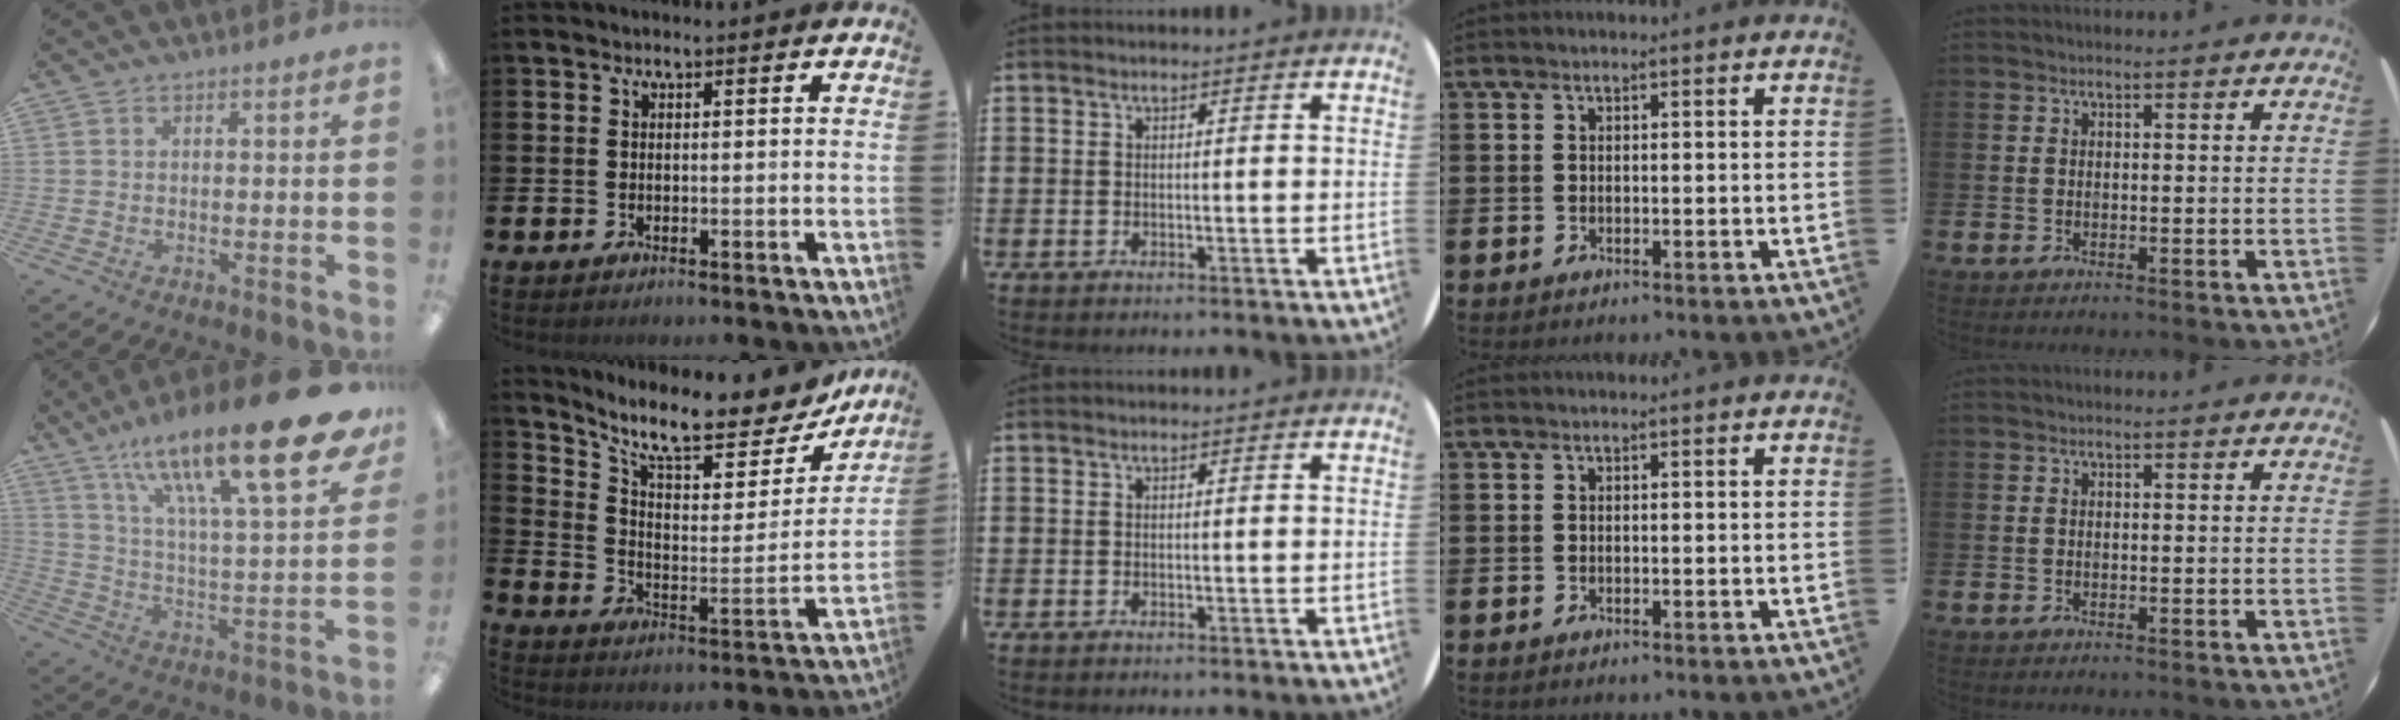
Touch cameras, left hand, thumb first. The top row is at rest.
{"thumb": {"total": 25.2, "force": [16.6, 5.3, 18.1], "torque": [-0.279, -0.106, 0.264]}, "index": {"total": 10.3, "force": [9.0, 2.5, 4.3], "torque": [-0.106, -0.072, 0.151]}}